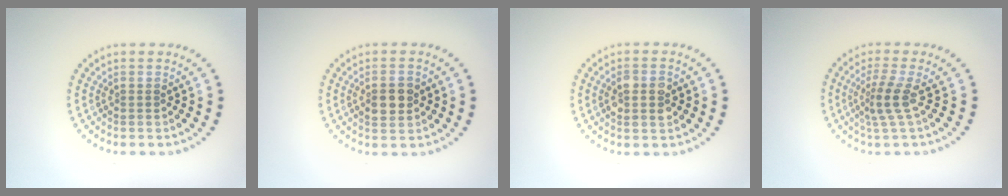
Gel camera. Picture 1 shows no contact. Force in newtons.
{"total": 2.8, "press": 2.8, "slide": 0.1}
{"total": 2.7, "press": 2.7, "slide": 0.3}
{"total": 2.6, "press": 1.8, "slide": 1.8}